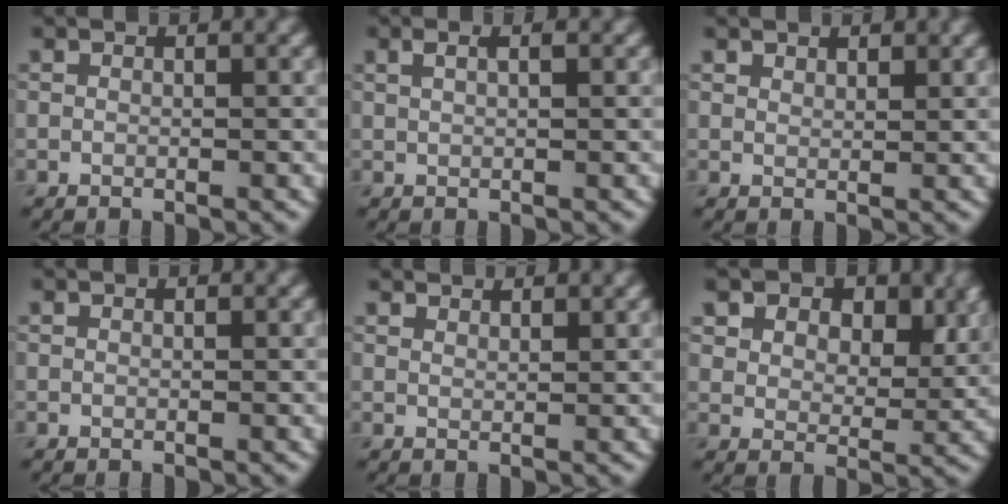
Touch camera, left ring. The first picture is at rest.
{"total": 1.4, "force": [0.7, 0.4, 1.2], "torque": [-0.021, -0.002, 0.014]}
{"total": 1.3, "force": [1.2, 0.5, 0.3], "torque": [-0.007, -0.002, 0.020]}
{"total": 0.0}
{"total": 2.2, "force": [2.1, 0.4, 0.6], "torque": [-0.008, -0.002, 0.031]}
{"total": 9.9, "force": [5.7, 6.1, 5.3], "torque": [-0.091, 0.001, 0.093]}